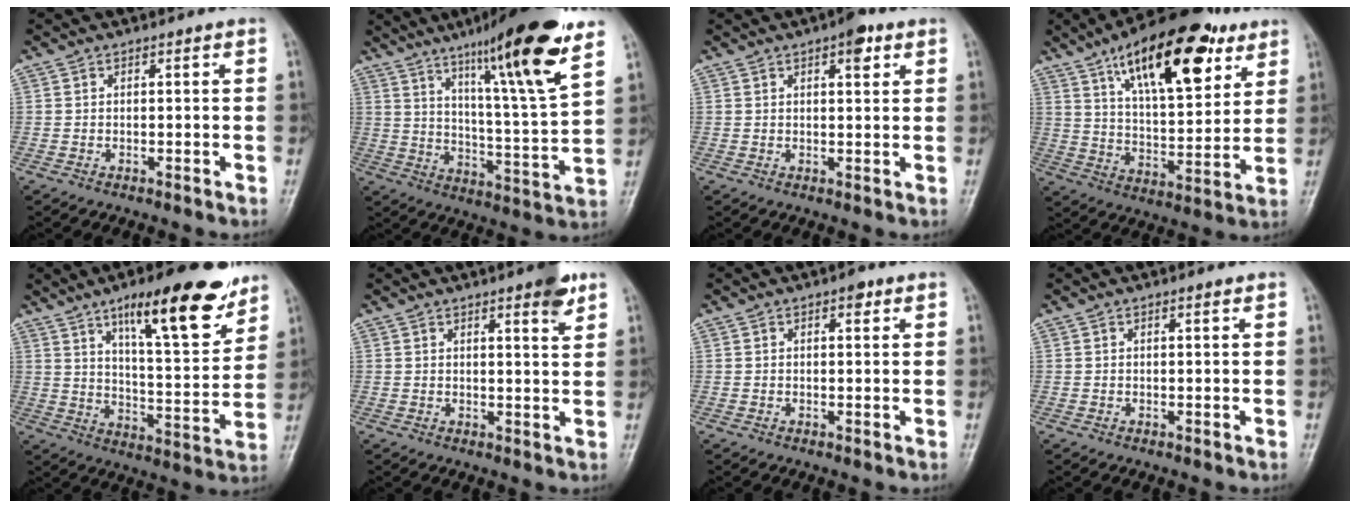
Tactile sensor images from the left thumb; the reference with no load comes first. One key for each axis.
{"total": 20.5, "fx": 12.6, "fy": 1.6, "fz": 16.1, "tx": -0.228, "ty": -0.061, "tz": 0.195}
{"total": 4.2, "fx": 2.2, "fy": 1.7, "fz": 3.2, "tx": -0.031, "ty": -0.006, "tz": 0.026}
{"total": 22.6, "fx": 11.8, "fy": 9.3, "fz": 16.8, "tx": -0.230, "ty": -0.035, "tz": 0.193}
{"total": 18.5, "fx": 11.4, "fy": 5.3, "fz": 13.6, "tx": -0.170, "ty": -0.059, "tz": 0.181}
{"total": 5.0, "fx": 3.1, "fy": 1.0, "fz": 3.8, "tx": -0.044, "ty": -0.017, "tz": 0.038}
{"total": 1.8, "fx": 1.0, "fy": 0.9, "fz": 1.2, "tx": -0.010, "ty": -0.002, "tz": 0.011}
{"total": 0.6, "fx": 0.4, "fy": 0.1, "fz": 0.4, "tx": -0.008, "ty": -0.002, "tz": 0.006}